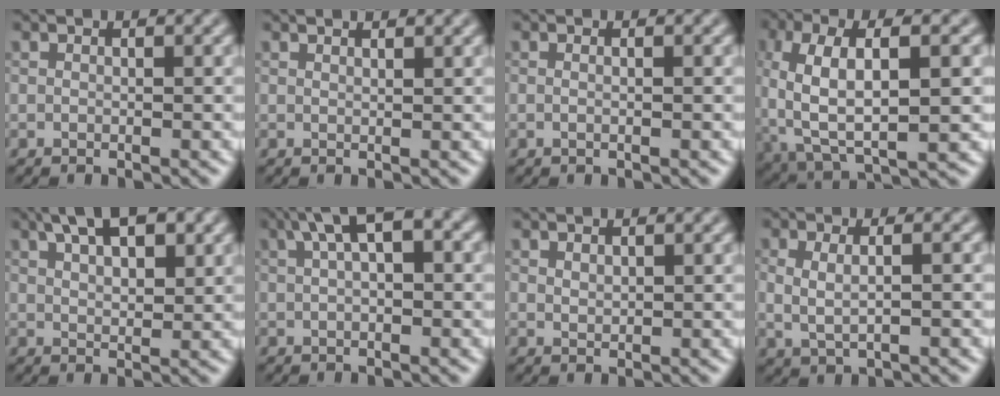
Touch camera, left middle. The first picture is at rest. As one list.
[{"total": 1.6, "force": [1.3, 0.4, 0.8], "torque": [-0.002, 0.001, 0.006]}, {"total": 1.0, "force": [0.2, 0.4, 0.9], "torque": [-0.005, -0.013, -0.006]}, {"total": 9.7, "force": [0.0, 4.2, 8.7], "torque": [-0.175, 0.002, -0.005]}, {"total": 6.1, "force": [3.3, 2.6, 4.4], "torque": [-0.062, 0.016, 0.044]}, {"total": 5.2, "force": [1.8, 1.8, 4.6], "torque": [-0.074, 0.014, 0.025]}, {"total": 0.7, "force": [0.4, 0.4, 0.3], "torque": [-0.010, 0.000, 0.010]}, {"total": 3.0, "force": [0.6, 1.4, 2.6], "torque": [-0.045, -0.004, 0.006]}]